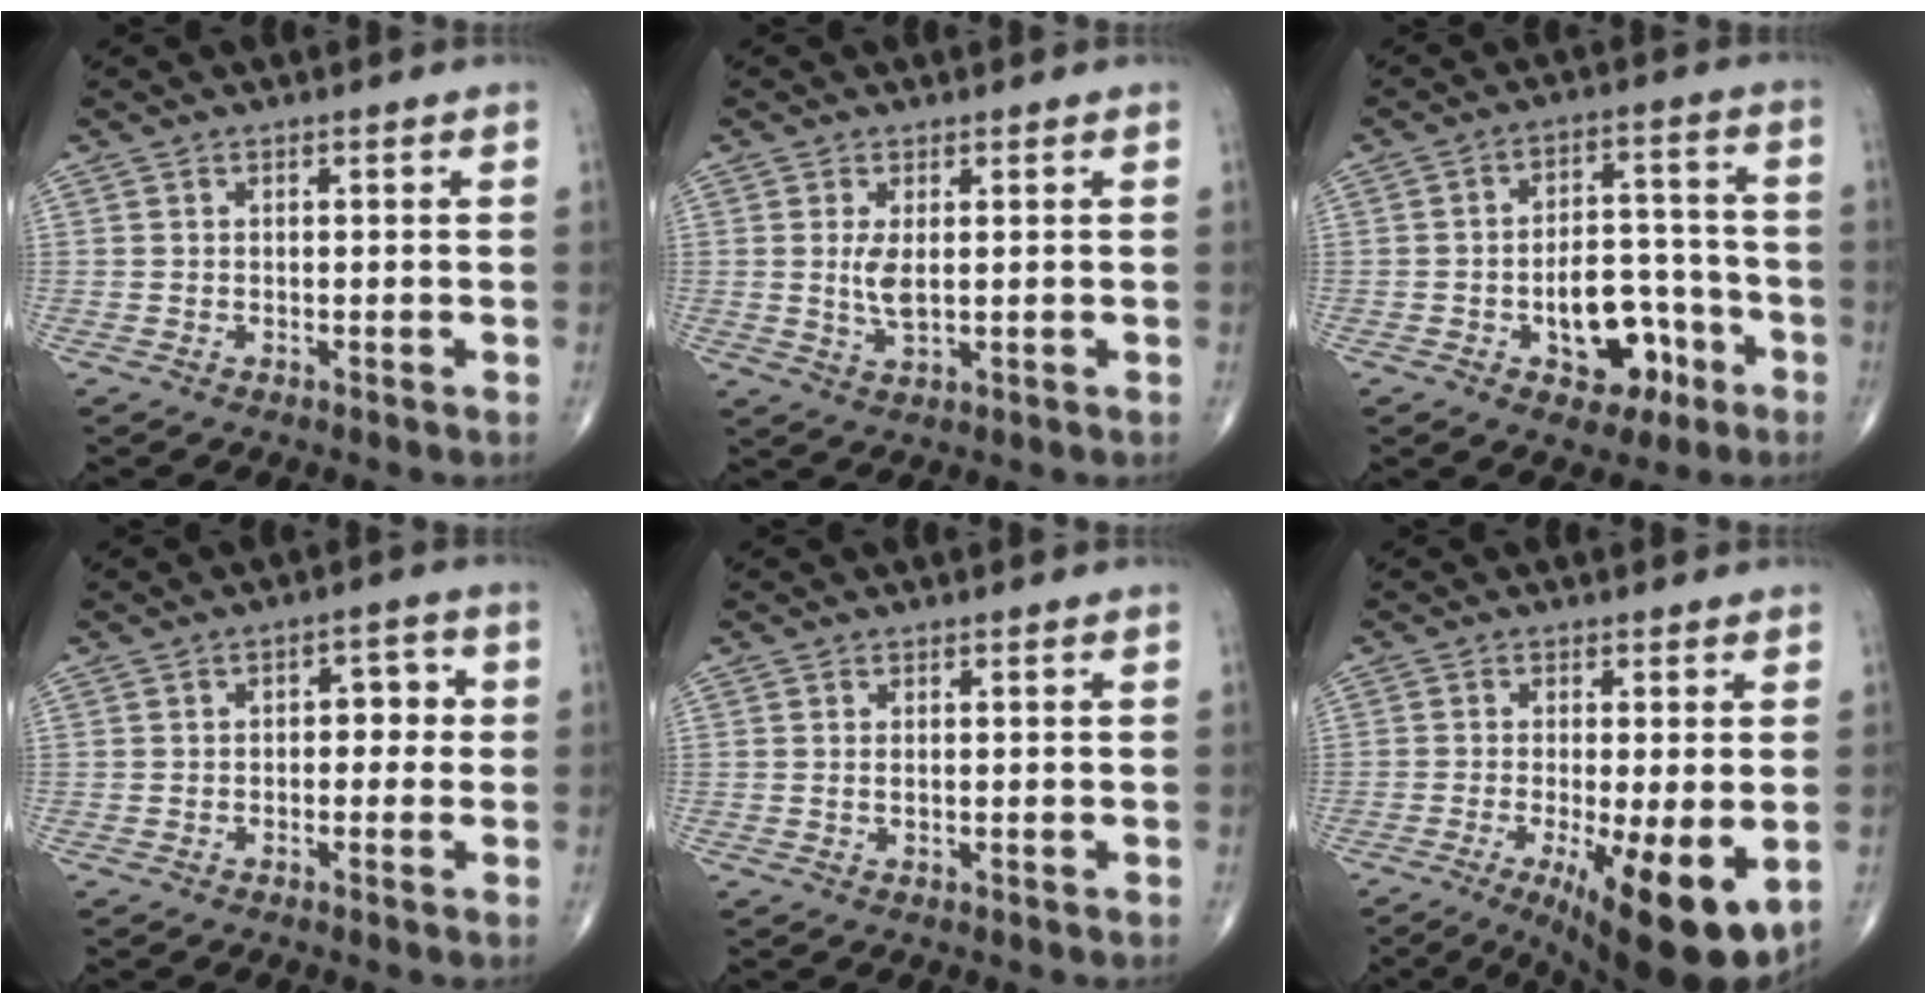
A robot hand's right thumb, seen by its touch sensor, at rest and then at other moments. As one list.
[{"total": 4.0, "force": [0.5, 1.6, 3.6], "torque": [-0.075, -0.012, 0.016]}, {"total": 12.1, "force": [-4.9, 7.4, 8.2], "torque": [-0.083, 0.049, -0.067]}, {"total": 4.7, "force": [0.1, 2.9, 3.7], "torque": [-0.022, 0.016, -0.008]}, {"total": 0.7, "force": [0.1, 0.2, 0.6], "torque": [-0.014, 0.000, 0.003]}, {"total": 13.9, "force": [-4.2, 3.6, 12.8], "torque": [-0.172, -0.022, -0.053]}]